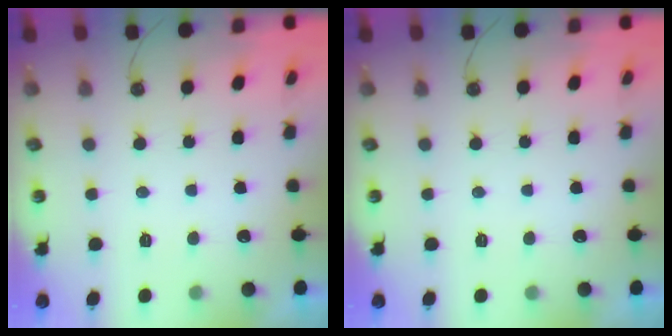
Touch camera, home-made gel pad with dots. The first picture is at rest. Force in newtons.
{"total": 0.0}